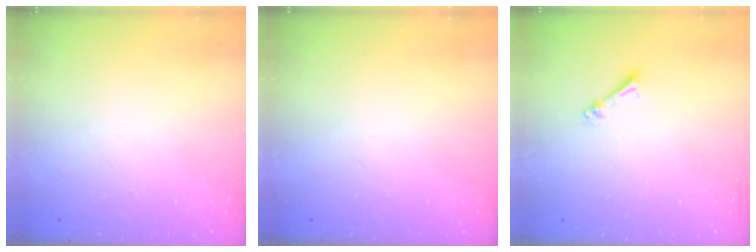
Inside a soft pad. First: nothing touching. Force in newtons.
{"total": 0.0}
{"total": 2.5, "press": 2.4, "slide": 0.5}